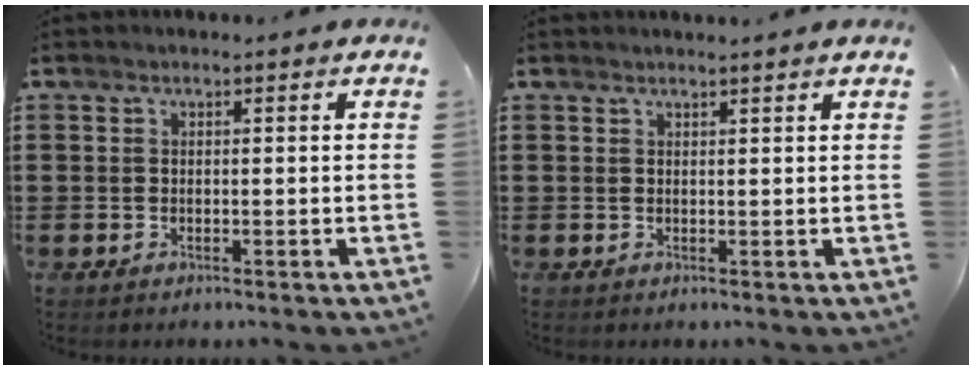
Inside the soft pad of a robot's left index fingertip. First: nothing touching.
{"total": 0.9, "force": [0.9, -0.3, 0.1], "torque": [-0.002, -0.004, 0.017]}